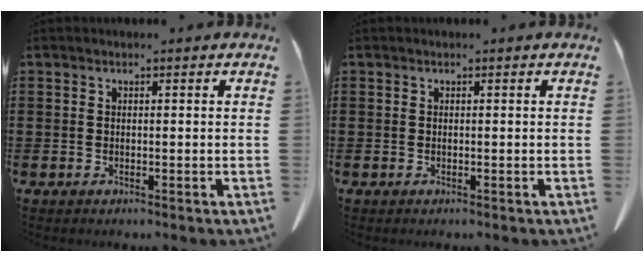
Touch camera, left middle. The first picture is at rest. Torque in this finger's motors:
{"motor_torque": [0.00, 0.00, 0.00, 0.00]}